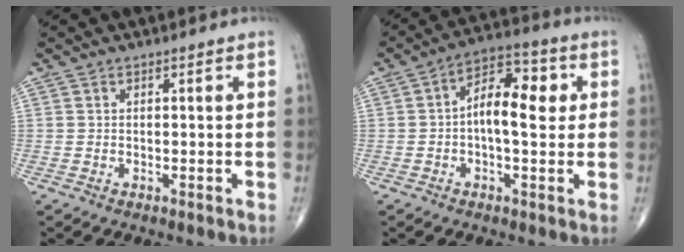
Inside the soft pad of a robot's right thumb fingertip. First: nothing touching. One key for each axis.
{"total": 10.4, "fx": 0.7, "fy": 5.1, "fz": 9.1, "tx": -0.126, "ty": 0.027, "tz": 0.004}